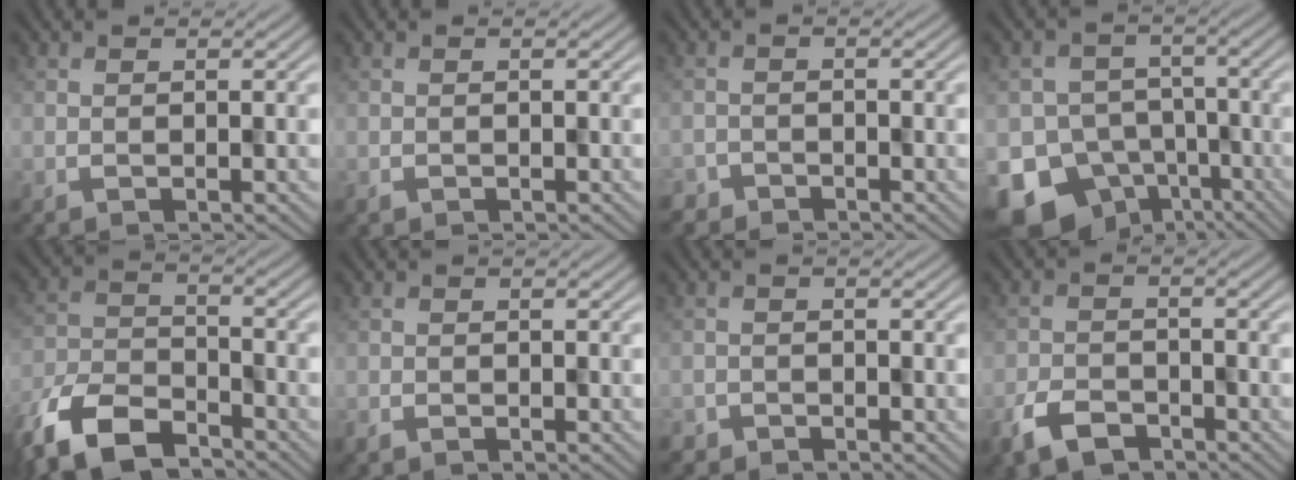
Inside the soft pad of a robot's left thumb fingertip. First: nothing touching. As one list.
[{"total": 0.5, "force": [-0.3, 0.4, -0.1], "torque": [0.004, -0.002, -0.005]}, {"total": 1.7, "force": [-1.3, 0.6, -0.8], "torque": [0.022, 0.001, -0.026]}, {"total": 13.8, "force": [-8.9, 9.9, 3.6], "torque": [-0.090, -0.037, -0.130]}, {"total": 10.8, "force": [-8.4, 4.6, 5.1], "torque": [-0.107, -0.013, -0.170]}, {"total": 1.1, "force": [-1.0, 0.4, 0.1], "torque": [-0.001, -0.003, -0.016]}, {"total": 1.4, "force": [-1.0, 0.5, -0.7], "torque": [0.019, 0.001, -0.018]}, {"total": 4.5, "force": [-3.4, 2.3, 1.7], "torque": [-0.031, -0.004, -0.070]}]